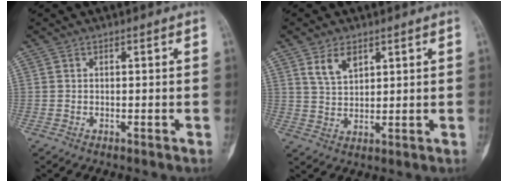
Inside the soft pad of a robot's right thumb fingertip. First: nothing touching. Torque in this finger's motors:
{"motor_torque": [-0.01, 0.02, 0.13, -0.12, 0.03]}